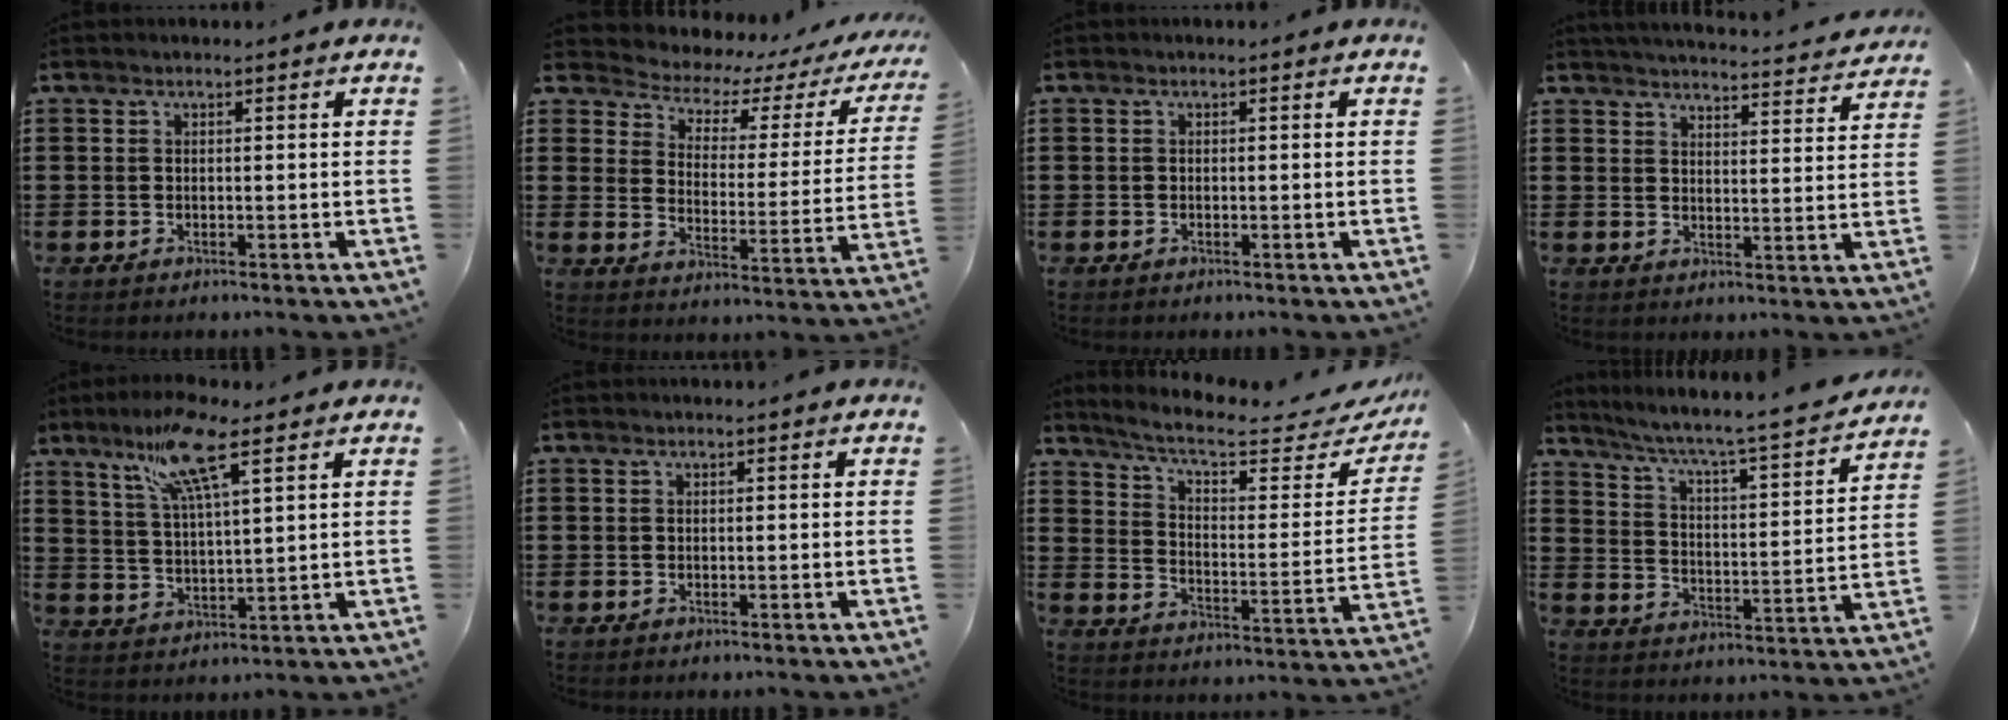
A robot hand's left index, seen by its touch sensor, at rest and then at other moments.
{"total": 3.1, "force": [2.7, 1.4, 0.8], "torque": [-0.040, -0.026, 0.035]}
{"total": 0.0}
{"total": 3.7, "force": [3.7, -0.2, 0.1], "torque": [-0.011, -0.032, 0.061]}
{"total": 10.4, "force": [6.9, 1.5, 7.6], "torque": [-0.156, -0.009, 0.118]}
{"total": 0.0}
{"total": 7.0, "force": [5.6, 0.9, 4.0], "torque": [-0.103, -0.036, 0.094]}
{"total": 4.9, "force": [4.2, -0.3, 2.6], "torque": [-0.071, -0.042, 0.059]}